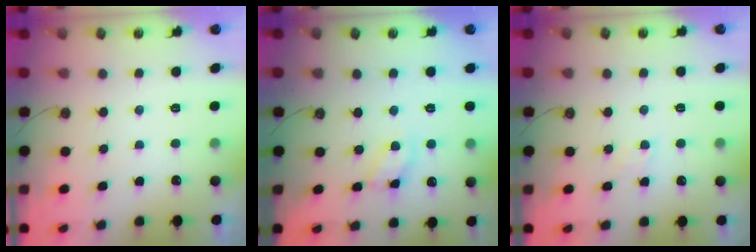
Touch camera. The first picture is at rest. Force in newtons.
{"total": 9.3, "press": 9.3, "slide": 0.6}
{"total": 2.8, "press": 2.8, "slide": 0.3}